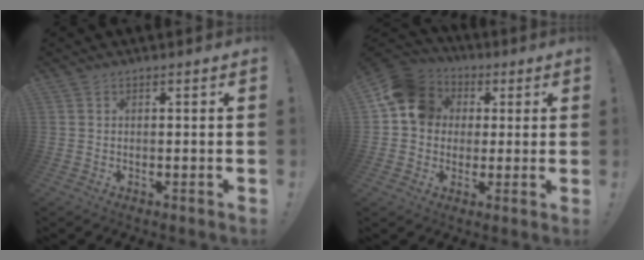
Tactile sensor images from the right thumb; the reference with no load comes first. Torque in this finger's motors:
{"motor_torque": [1.52, 1.37, 0.62, 0.12, 0.08]}